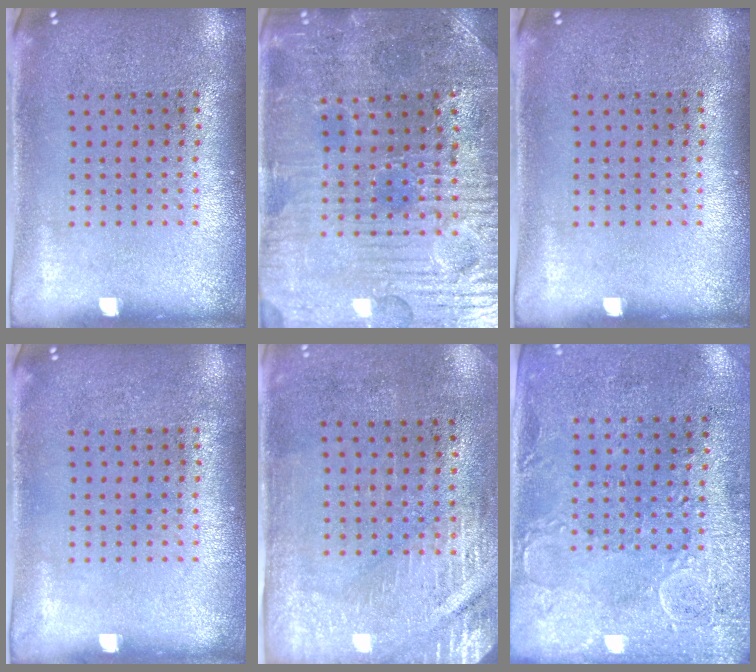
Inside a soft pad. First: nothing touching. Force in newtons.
{"total": 3.7, "press": 3.7, "slide": 0.5}
{"total": 0.0}
{"total": 0.0}
{"total": 2.9, "press": 2.5, "slide": 1.4}
{"total": 2.9, "press": 2.3, "slide": 1.8}